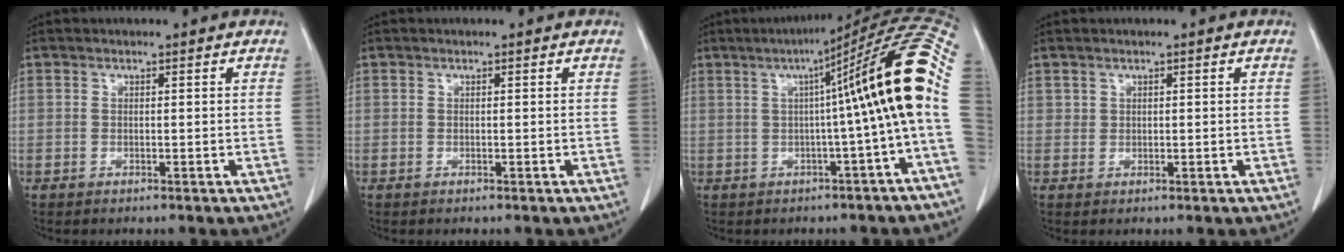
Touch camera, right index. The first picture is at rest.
{"total": 0.0}
{"total": 15.6, "force": [1.0, -1.7, 15.5], "torque": [-0.188, 0.038, 0.003]}
{"total": 0.7, "force": [0.5, 0.5, 0.3], "torque": [-0.002, 0.001, 0.011]}